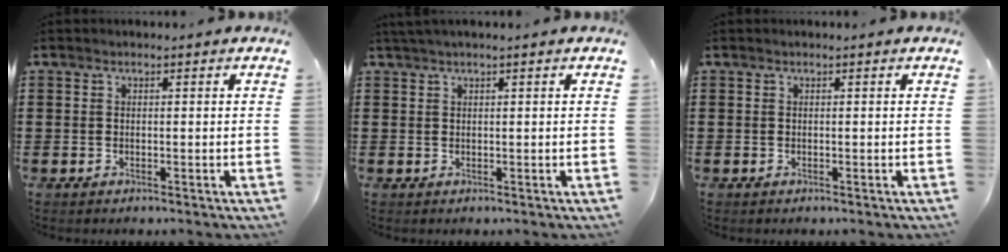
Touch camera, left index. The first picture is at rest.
{"total": 0.8, "force": [0.5, 0.0, 0.6], "torque": [-0.012, -0.001, 0.010]}
{"total": 0.0}